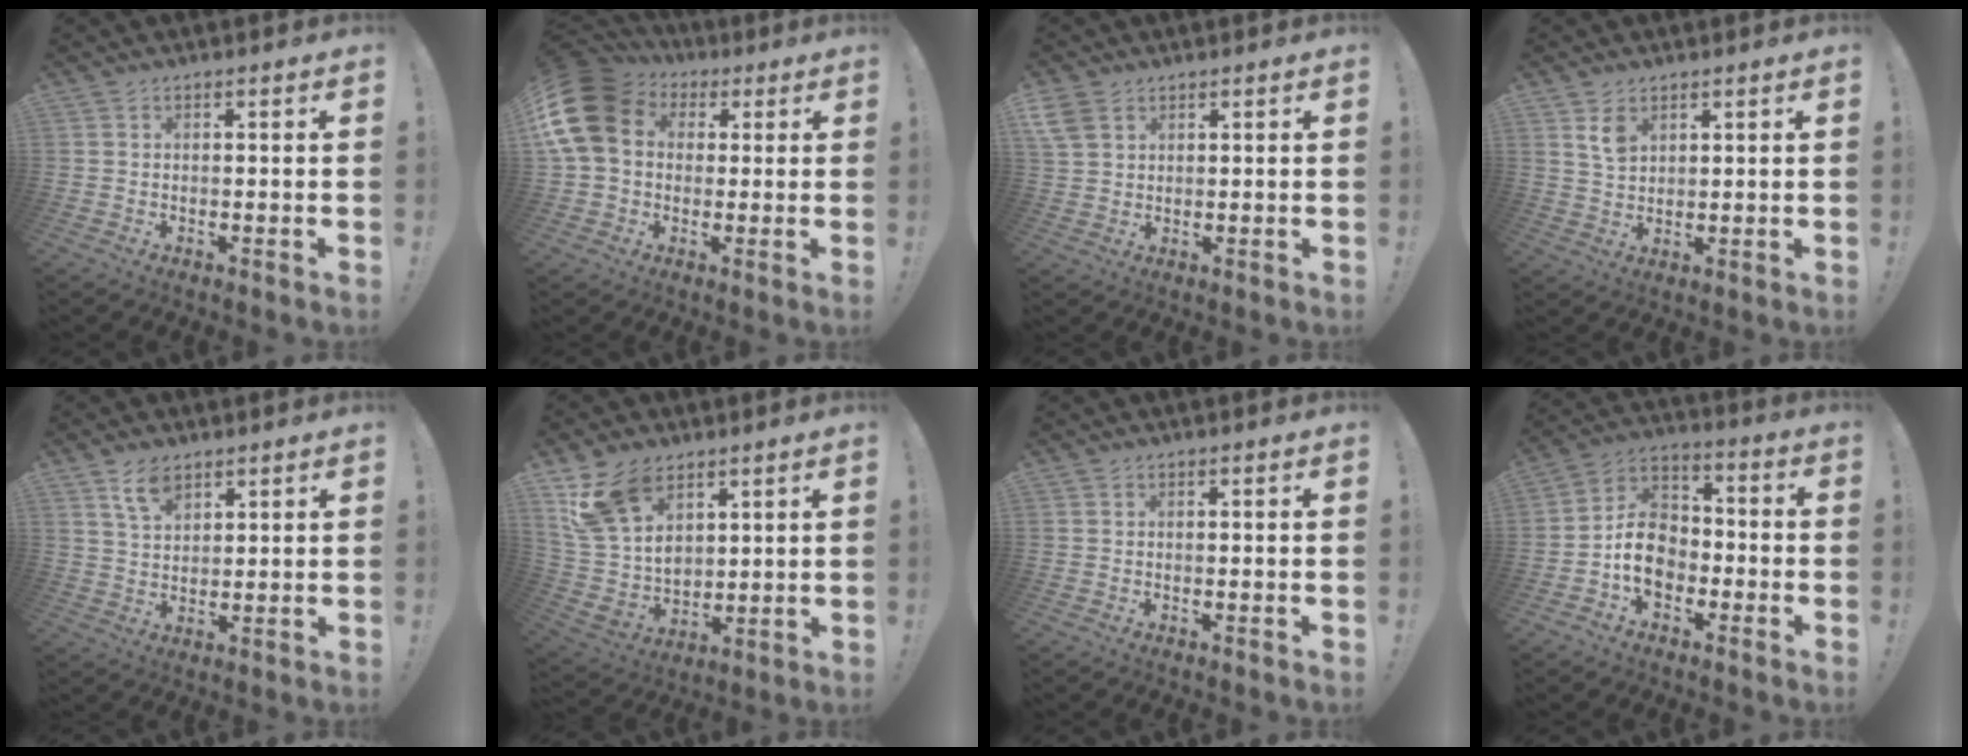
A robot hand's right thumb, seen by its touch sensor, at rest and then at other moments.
{"total": 16.1, "force": [3.2, 12.3, 9.9], "torque": [-0.185, 0.000, 0.059]}
{"total": 5.2, "force": [2.9, 3.3, 2.8], "torque": [-0.049, -0.006, 0.059]}
{"total": 4.6, "force": [2.7, 2.7, 2.6], "torque": [-0.032, -0.015, 0.048]}
{"total": 6.5, "force": [4.2, 3.3, 3.6], "torque": [-0.065, -0.015, 0.077]}
{"total": 15.5, "force": [8.6, 9.9, 8.2], "torque": [-0.168, -0.043, 0.167]}
{"total": 0.0}
{"total": 12.3, "force": [-3.8, 9.4, 7.0], "torque": [-0.110, 0.033, -0.066]}